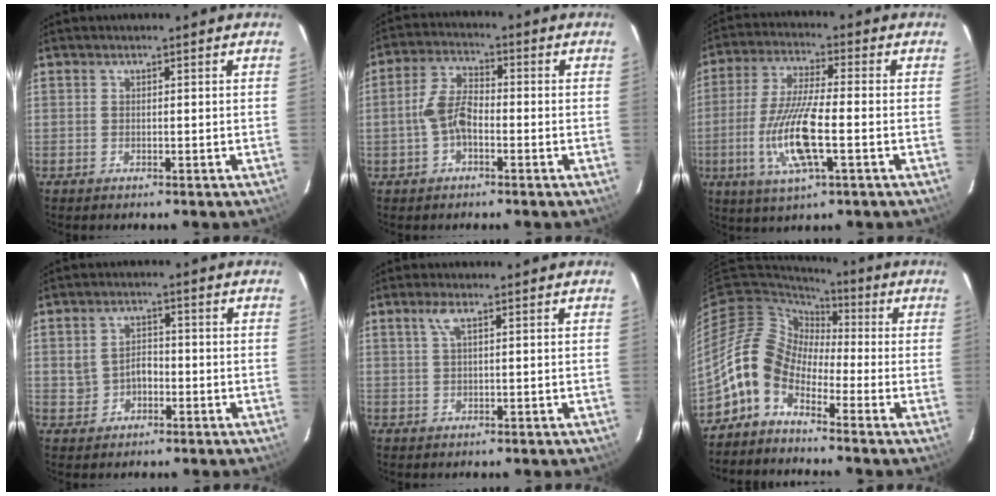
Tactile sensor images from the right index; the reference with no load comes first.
{"total": 6.3, "force": [-1.8, 3.3, 5.1], "torque": [-0.106, 0.014, -0.032]}
{"total": 13.5, "force": [-3.5, 2.7, 12.7], "torque": [-0.261, -0.013, -0.066]}
{"total": 3.9, "force": [-0.9, 3.2, 2.1], "torque": [-0.043, 0.011, -0.007]}
{"total": 2.1, "force": [0.9, 0.1, 1.9], "torque": [-0.039, 0.004, 0.019]}
{"total": 9.9, "force": [-4.9, 6.5, 5.7], "torque": [-0.104, 0.025, -0.122]}